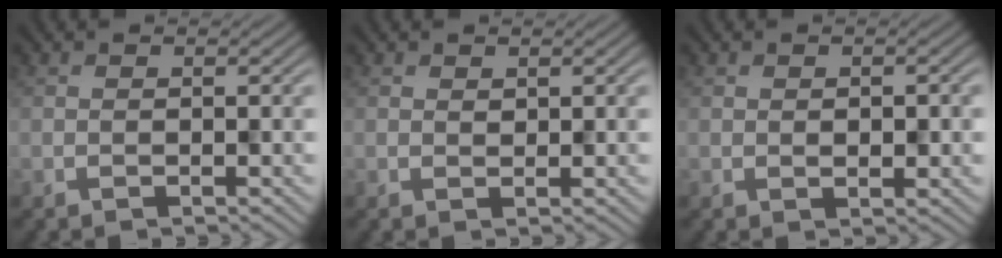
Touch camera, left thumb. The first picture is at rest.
{"total": 1.1, "force": [0.5, 0.8, 0.7], "torque": [-0.014, 0.001, 0.011]}
{"total": 2.8, "force": [0.3, 1.7, 2.2], "torque": [-0.022, 0.010, 0.013]}